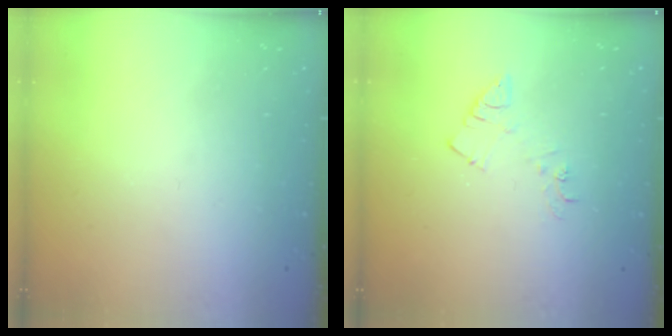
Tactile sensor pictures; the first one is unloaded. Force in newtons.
{"total": 7.5, "press": 7.5, "slide": 0.7}